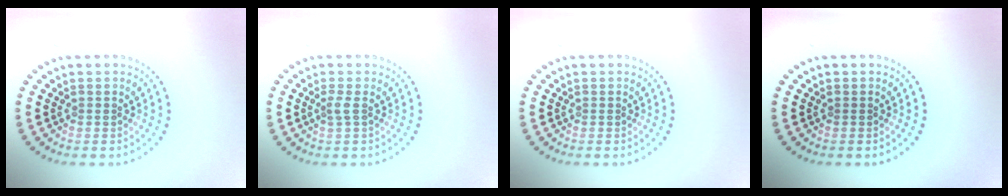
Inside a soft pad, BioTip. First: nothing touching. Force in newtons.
{"total": 0.9, "press": 0.6, "slide": 0.8}
{"total": 0.0}
{"total": 0.0}